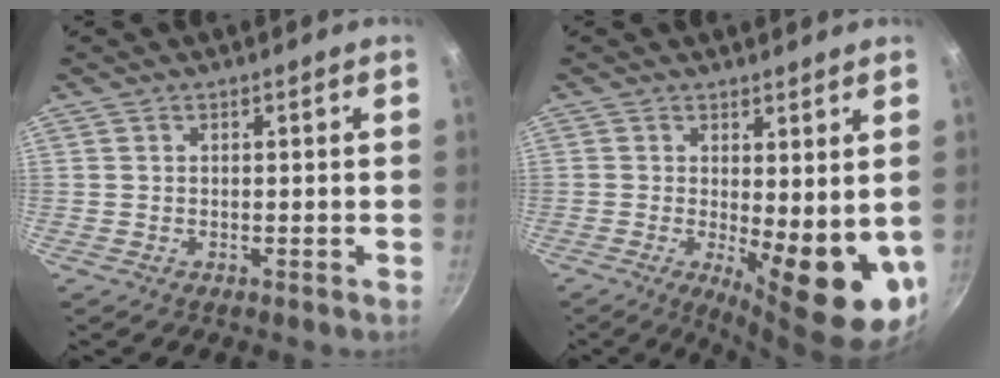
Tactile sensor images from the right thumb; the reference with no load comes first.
{"total": 12.7, "force": [-0.5, 4.5, 11.8], "torque": [-0.133, -0.022, 0.006]}